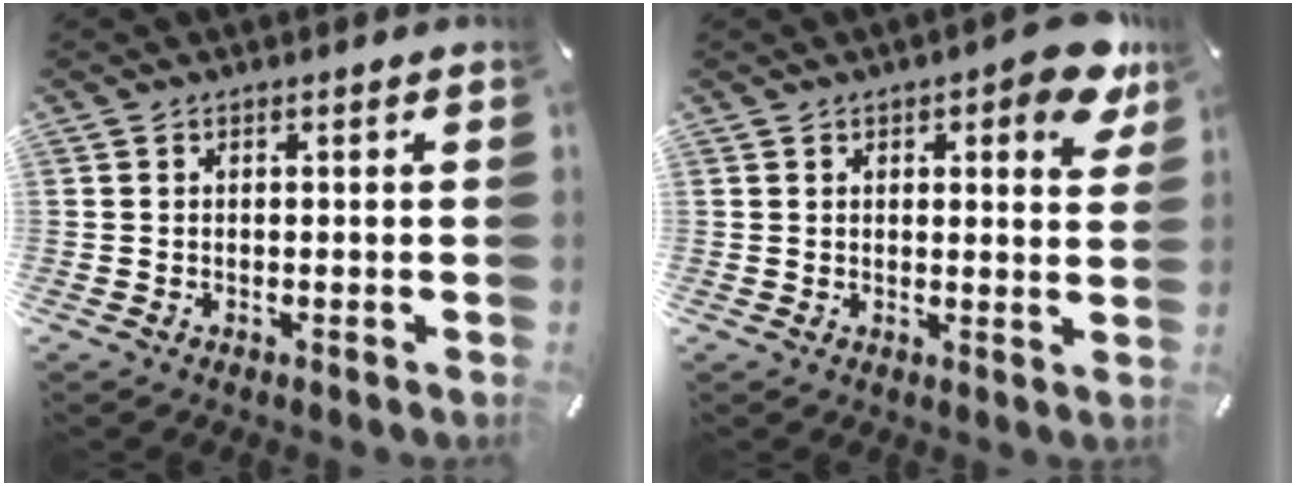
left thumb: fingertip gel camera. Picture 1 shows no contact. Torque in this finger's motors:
{"motor_torque": [0.80, 0.55, 0.17, -0.12, -0.05]}